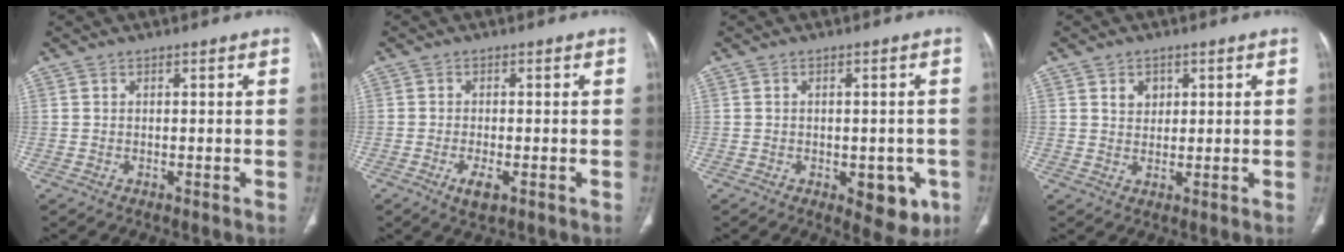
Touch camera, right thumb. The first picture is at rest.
{"total": 3.5, "force": [-1.5, 1.3, 2.8], "torque": [-0.056, -0.005, -0.024]}
{"total": 7.8, "force": [-2.7, 4.1, 6.1], "torque": [-0.044, 0.002, -0.024]}
{"total": 3.1, "force": [1.3, 2.5, 1.3], "torque": [-0.005, -0.007, 0.022]}